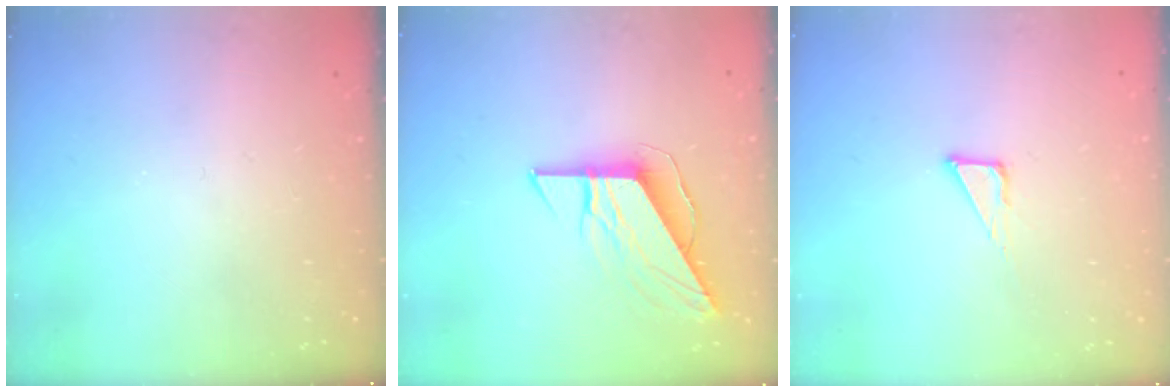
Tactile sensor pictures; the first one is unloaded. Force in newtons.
{"total": 11.1, "press": 11.0, "slide": 1.2}
{"total": 3.8, "press": 3.8, "slide": 0.3}